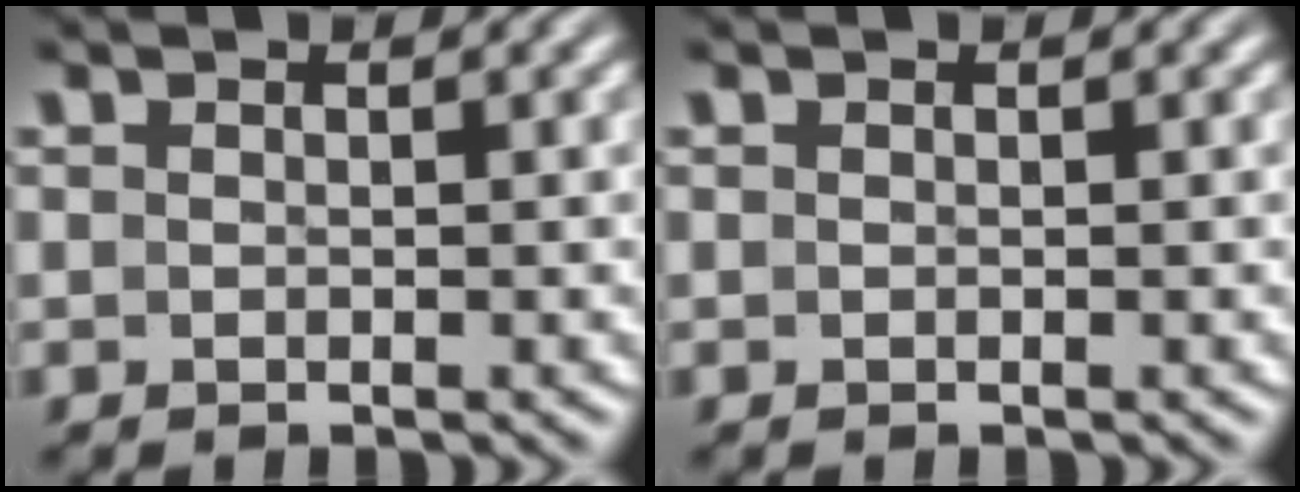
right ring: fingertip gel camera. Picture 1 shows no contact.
{"total": 0.0}